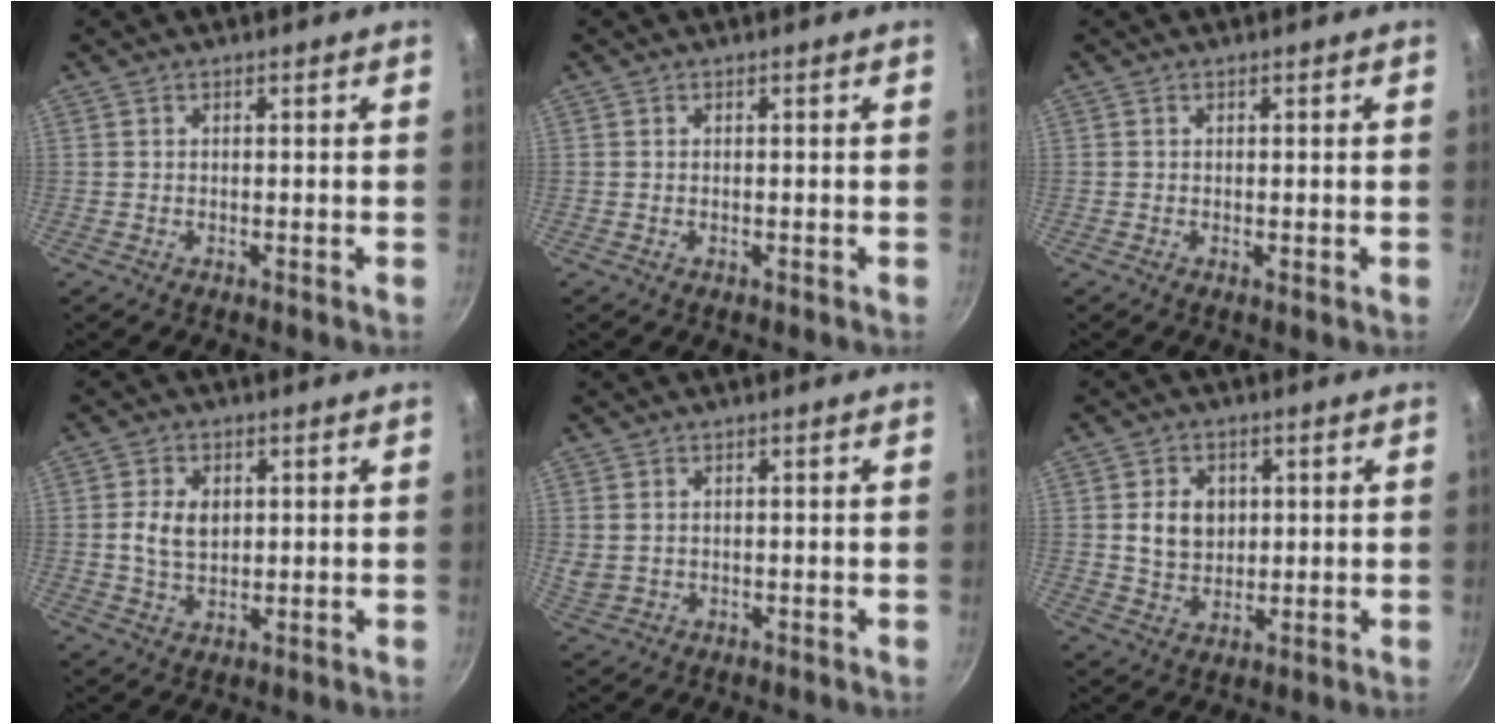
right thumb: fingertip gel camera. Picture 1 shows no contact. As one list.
[{"total": 0.0}, {"total": 0.6, "force": [-0.1, 0.2, 0.6], "torque": [-0.009, -0.001, -0.001]}, {"total": 6.0, "force": [0.9, 4.2, 4.3], "torque": [-0.066, -0.005, 0.017]}, {"total": 2.8, "force": [0.5, 2.2, 1.7], "torque": [-0.029, -0.003, 0.014]}, {"total": 7.4, "force": [1.2, 5.8, 4.4], "torque": [-0.052, -0.009, 0.024]}]